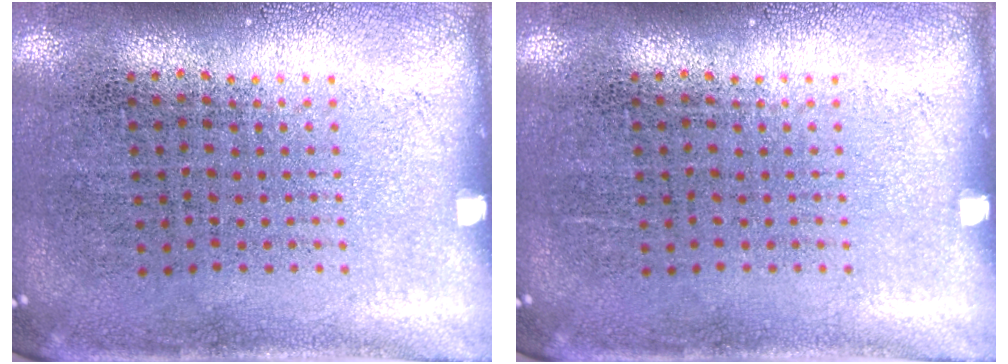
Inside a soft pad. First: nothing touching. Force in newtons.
{"total": 0.0}